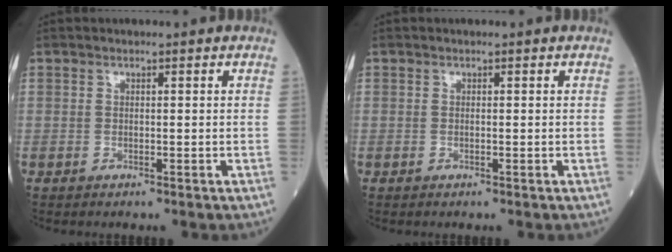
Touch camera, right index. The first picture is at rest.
{"total": 0.0}